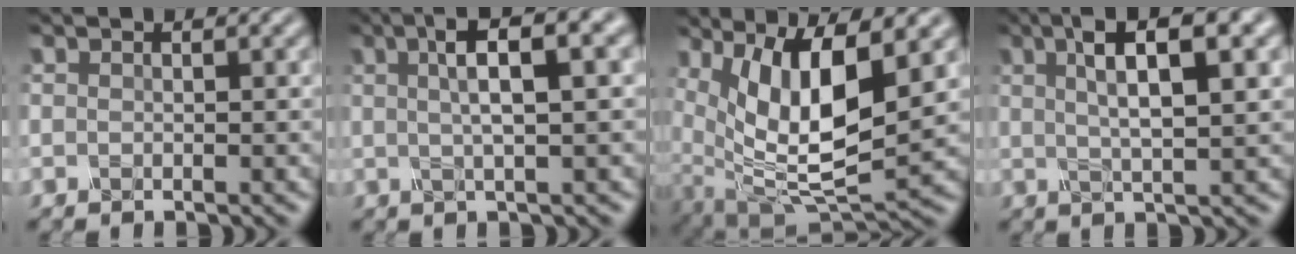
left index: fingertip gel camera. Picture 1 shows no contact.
{"total": 6.3, "force": [1.9, 1.4, 5.8], "torque": [-0.087, 0.016, 0.034]}
{"total": 11.5, "force": [3.2, 4.2, 10.2], "torque": [-0.193, -0.009, 0.070]}
{"total": 7.0, "force": [2.4, 1.5, 6.4], "torque": [-0.106, 0.012, 0.048]}